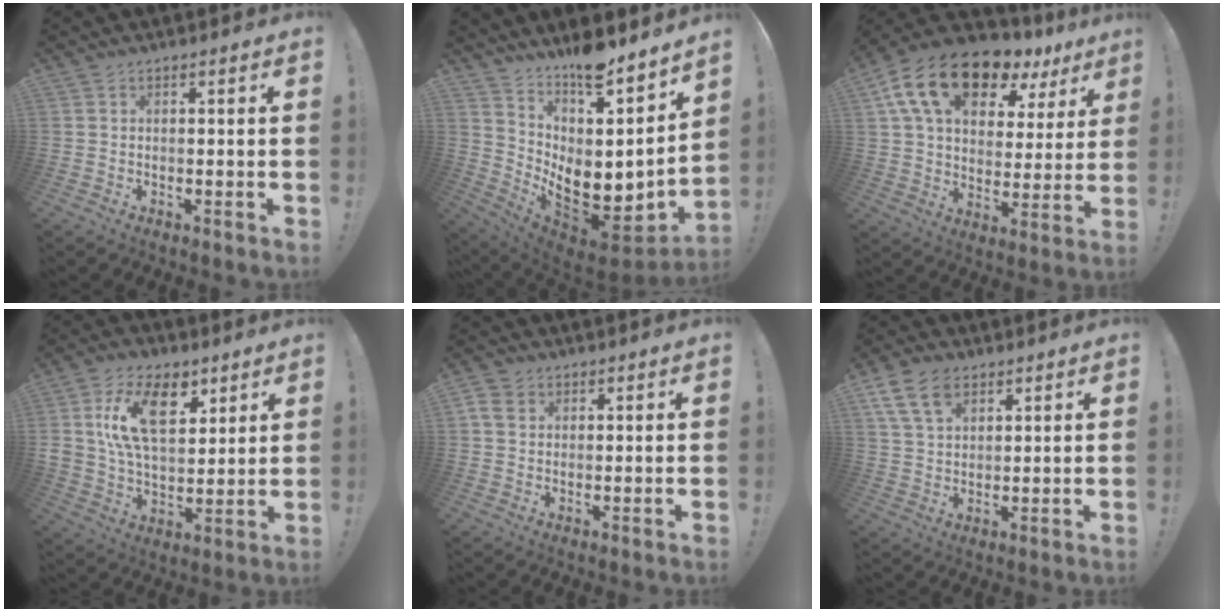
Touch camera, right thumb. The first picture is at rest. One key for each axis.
{"total": 12.1, "fx": 6.1, "fy": 5.9, "fz": 8.6, "tx": -0.114, "ty": -0.092, "tz": 0.114}
{"total": 18.4, "fx": 11.4, "fy": 9.6, "fz": 10.8, "tx": -0.187, "ty": -0.059, "tz": 0.204}
{"total": 17.6, "fx": 7.4, "fy": 10.7, "fz": 11.9, "tx": -0.198, "ty": -0.024, "tz": 0.133}
{"total": 5.0, "fx": 1.9, "fy": 4.0, "fz": 2.3, "tx": -0.037, "ty": 0.002, "tz": 0.039}
{"total": 10.9, "fx": 6.1, "fy": 6.9, "fz": 5.8, "tx": -0.099, "ty": -0.016, "tz": 0.120}